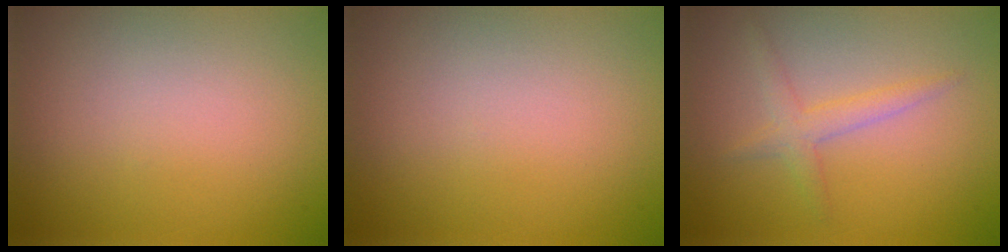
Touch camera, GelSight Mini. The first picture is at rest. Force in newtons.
{"total": 0.0}
{"total": 2.0, "press": 1.9, "slide": 0.2}